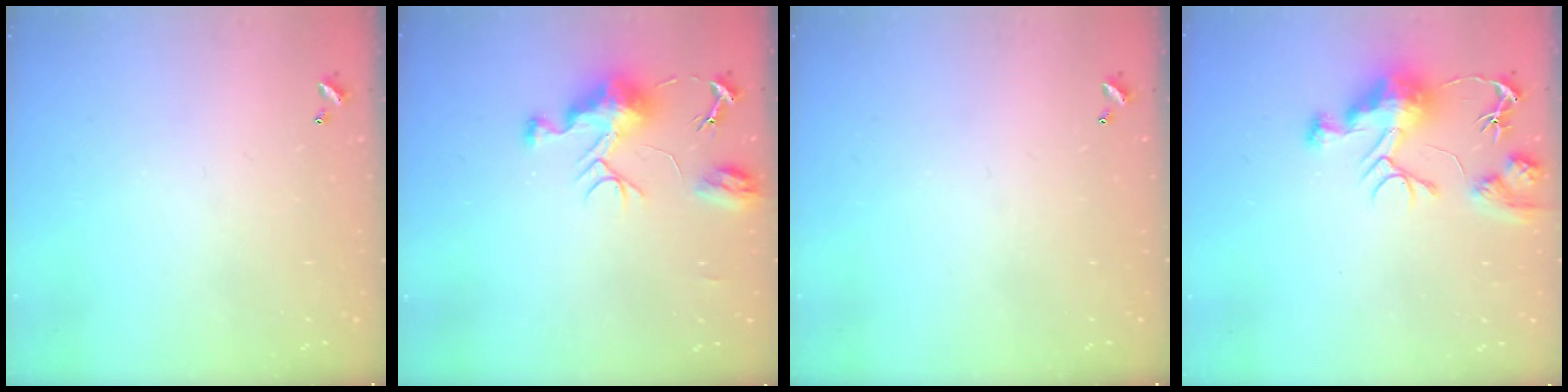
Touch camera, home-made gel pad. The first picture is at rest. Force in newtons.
{"total": 9.1, "press": 9.1, "slide": 0.7}
{"total": 0.0}
{"total": 12.3, "press": 12.3, "slide": 1.1}